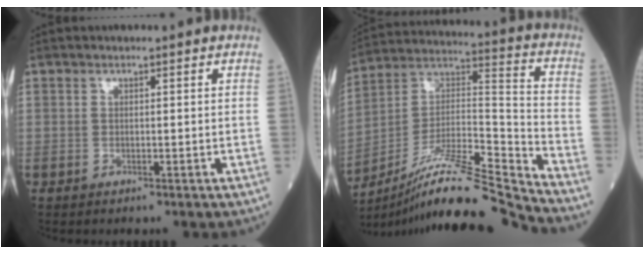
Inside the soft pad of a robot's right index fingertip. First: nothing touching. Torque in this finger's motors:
{"motor_torque": [-0.18, -0.41, 0.43, 0.11]}